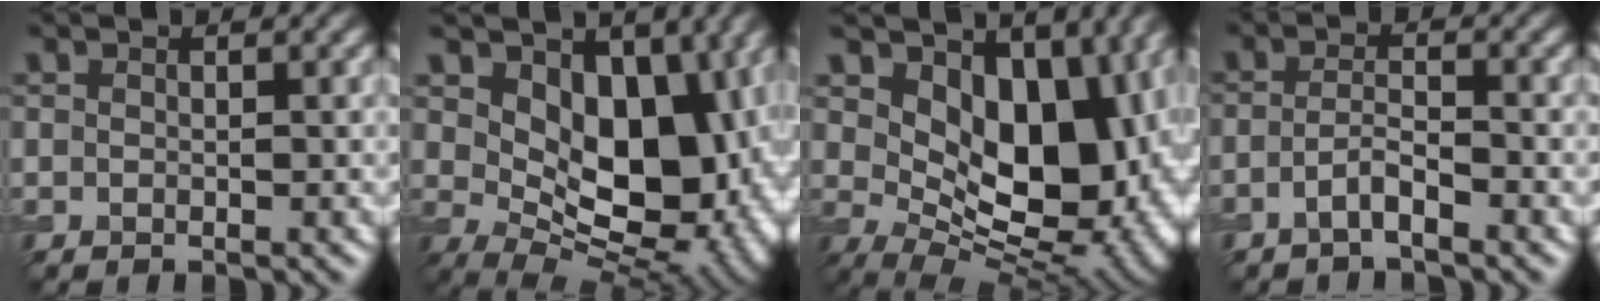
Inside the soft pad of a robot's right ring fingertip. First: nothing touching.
{"total": 13.1, "force": [2.1, 8.5, 9.7], "torque": [-0.115, -0.020, 0.038]}
{"total": 14.3, "force": [2.5, 9.1, 10.8], "torque": [-0.130, -0.021, 0.048]}
{"total": 2.0, "force": [-1.4, 0.3, 1.4], "torque": [-0.027, 0.003, -0.032]}